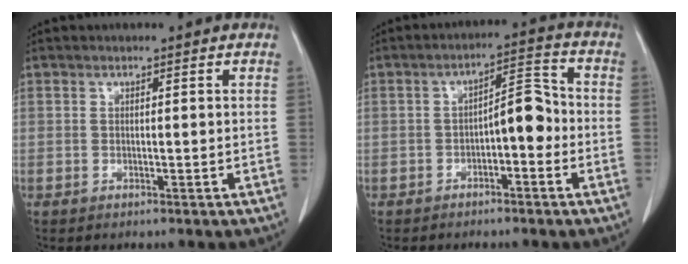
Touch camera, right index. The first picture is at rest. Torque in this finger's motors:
{"motor_torque": [0.72, -0.46, 0.25, 0.07]}